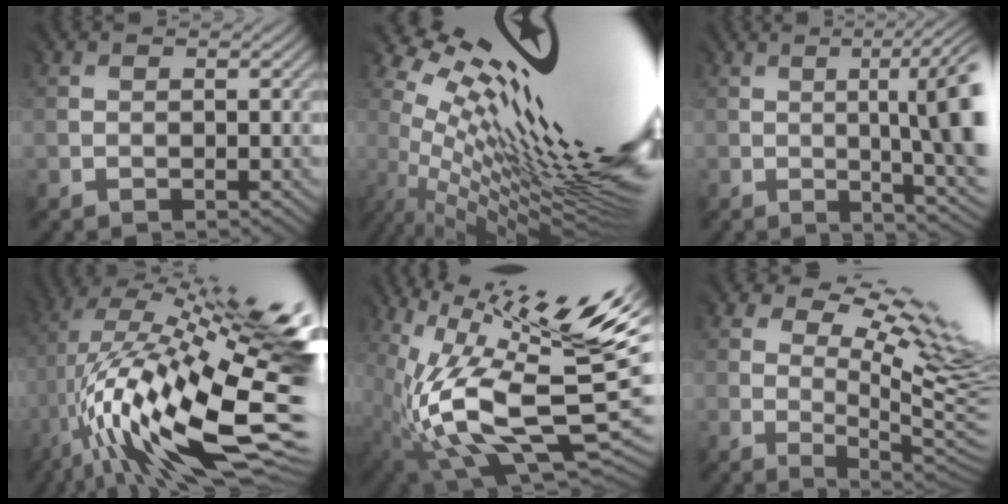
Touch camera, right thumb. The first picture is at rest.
{"total": 18.4, "force": [5.7, 4.2, 16.9], "torque": [-0.226, 0.015, 0.099]}
{"total": 11.0, "force": [-0.3, 3.2, 10.5], "torque": [-0.119, 0.006, 0.003]}
{"total": 18.6, "force": [-0.8, 6.6, 17.4], "torque": [-0.295, -0.005, 0.002]}
{"total": 15.7, "force": [2.2, 5.2, 14.7], "torque": [-0.267, -0.008, 0.045]}
{"total": 10.9, "force": [4.4, 3.4, 9.4], "torque": [-0.176, 0.011, 0.075]}